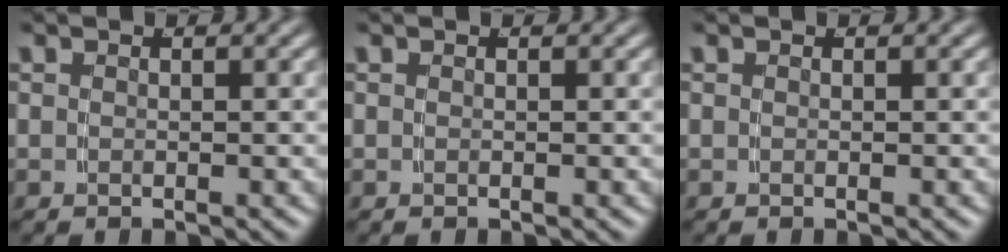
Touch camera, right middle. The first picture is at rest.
{"total": 0.0}
{"total": 0.0}